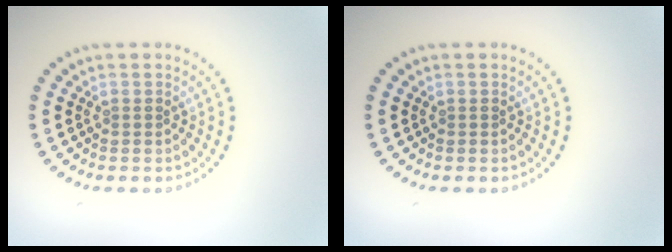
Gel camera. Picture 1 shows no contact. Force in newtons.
{"total": 0.0}